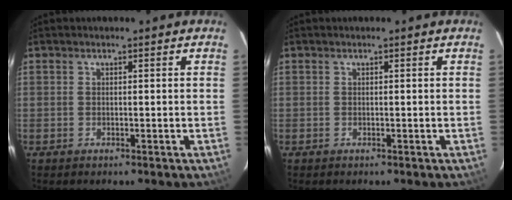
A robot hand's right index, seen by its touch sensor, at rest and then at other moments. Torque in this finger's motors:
{"motor_torque": [0.00, 0.00, 0.01, 0.00]}